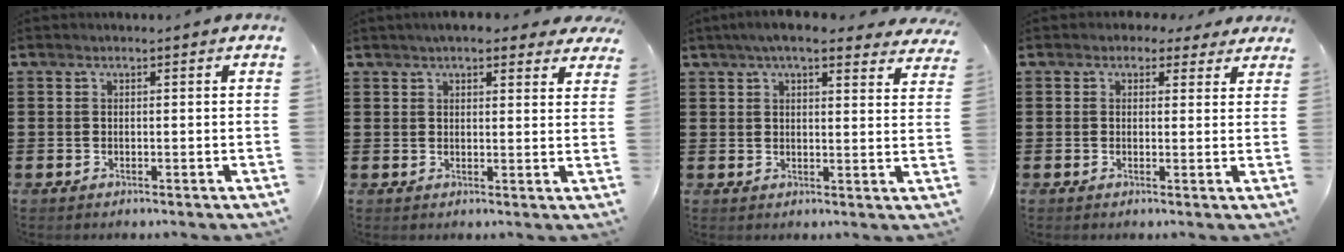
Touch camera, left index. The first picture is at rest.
{"total": 3.9, "force": [3.3, 0.9, 1.8], "torque": [-0.036, -0.003, 0.058]}
{"total": 5.8, "force": [5.0, 0.8, 2.9], "torque": [-0.062, -0.010, 0.088]}
{"total": 2.0, "force": [1.4, 1.3, 0.7], "torque": [-0.012, 0.007, 0.022]}